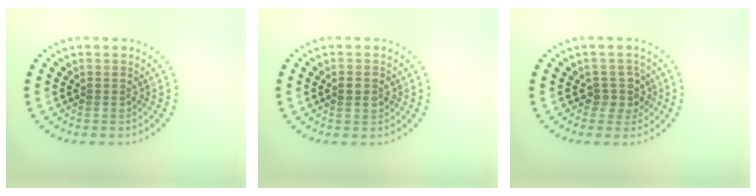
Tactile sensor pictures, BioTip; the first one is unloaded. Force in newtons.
{"total": 1.9, "press": 1.9, "slide": 0.1}
{"total": 2.1, "press": 1.7, "slide": 1.3}